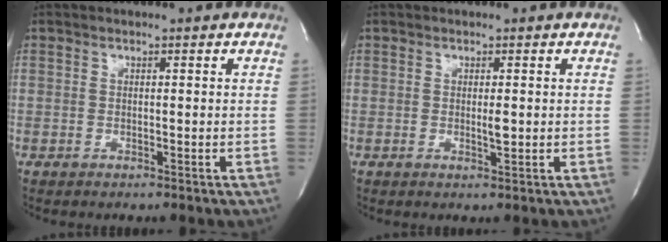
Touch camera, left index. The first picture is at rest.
{"total": 1.1, "force": [-0.1, 0.2, 1.1], "torque": [-0.020, -0.006, -0.002]}